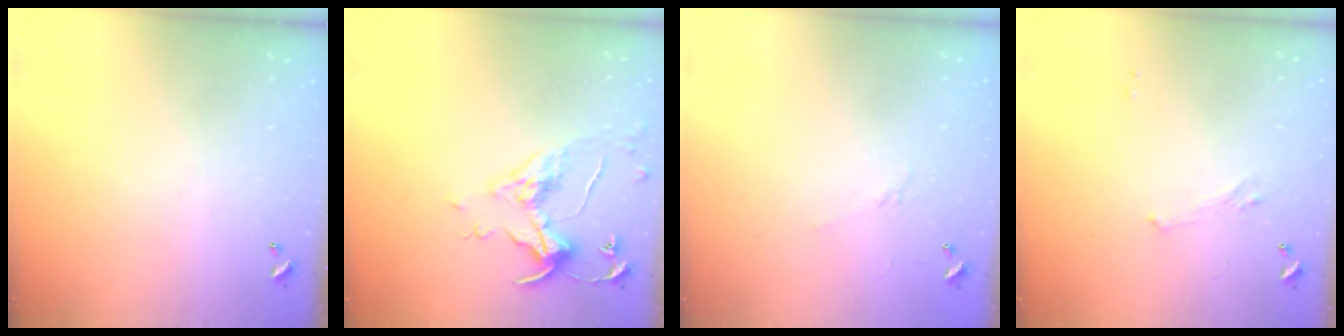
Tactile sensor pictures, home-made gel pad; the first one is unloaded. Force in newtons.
{"total": 6.2, "press": 6.1, "slide": 0.8}
{"total": 6.2, "press": 6.2, "slide": 0.8}
{"total": 1.4, "press": 1.3, "slide": 0.6}